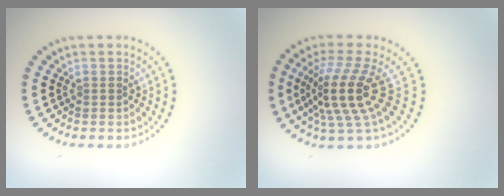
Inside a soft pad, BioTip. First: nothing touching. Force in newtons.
{"total": 5.0, "press": 3.6, "slide": 3.6}